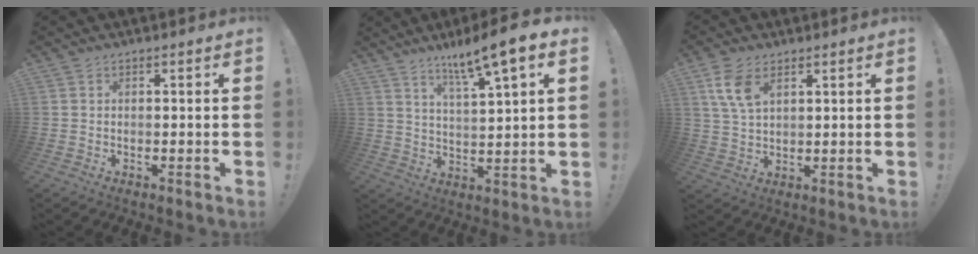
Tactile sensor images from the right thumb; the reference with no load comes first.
{"total": 10.7, "force": [7.1, 0.5, 7.9], "torque": [-0.129, -0.043, 0.112]}
{"total": 8.1, "force": [4.1, 4.5, 5.4], "torque": [-0.105, -0.010, 0.078]}